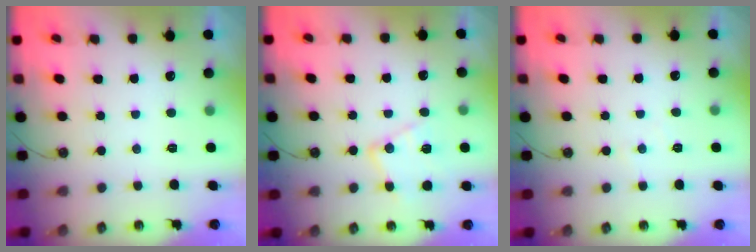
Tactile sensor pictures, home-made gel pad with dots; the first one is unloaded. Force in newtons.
{"total": 12.7, "press": 12.6, "slide": 0.9}
{"total": 2.6, "press": 2.5, "slide": 0.5}